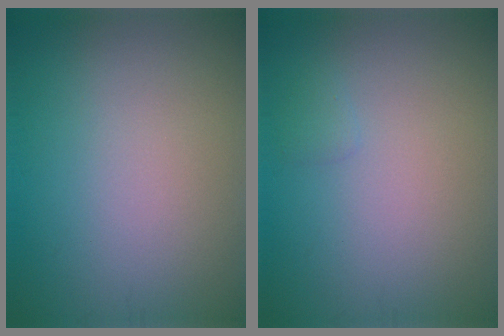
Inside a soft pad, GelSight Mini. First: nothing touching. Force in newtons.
{"total": 0.6, "press": 0.6, "slide": 0.1}